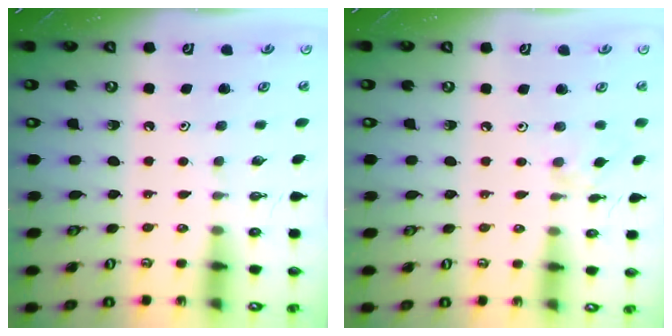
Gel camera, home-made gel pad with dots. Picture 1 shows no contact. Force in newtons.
{"total": 2.8, "press": 2.7, "slide": 0.6}